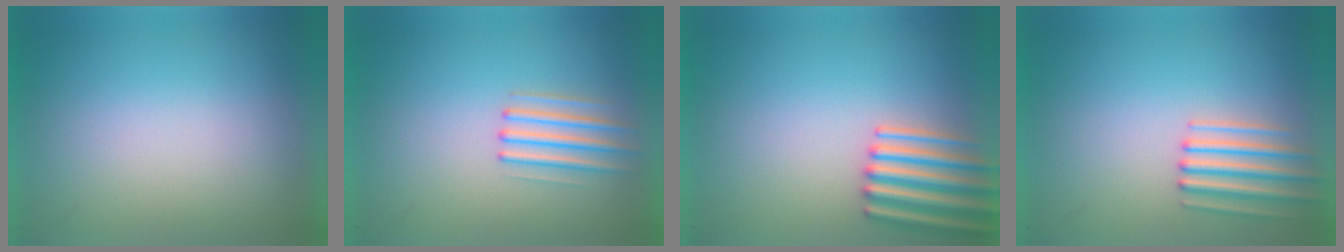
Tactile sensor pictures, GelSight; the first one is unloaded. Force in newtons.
{"total": 2.2}
{"total": 4.4}
{"total": 2.8}